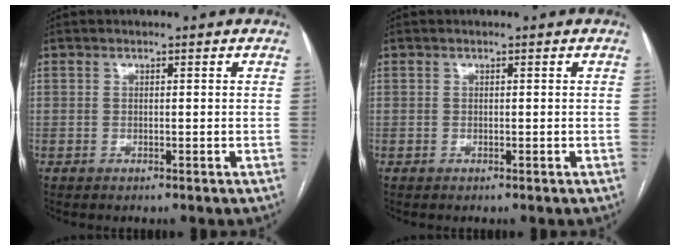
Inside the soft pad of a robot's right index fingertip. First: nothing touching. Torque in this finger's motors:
{"motor_torque": [0.00, 0.00, 0.00, 0.00]}